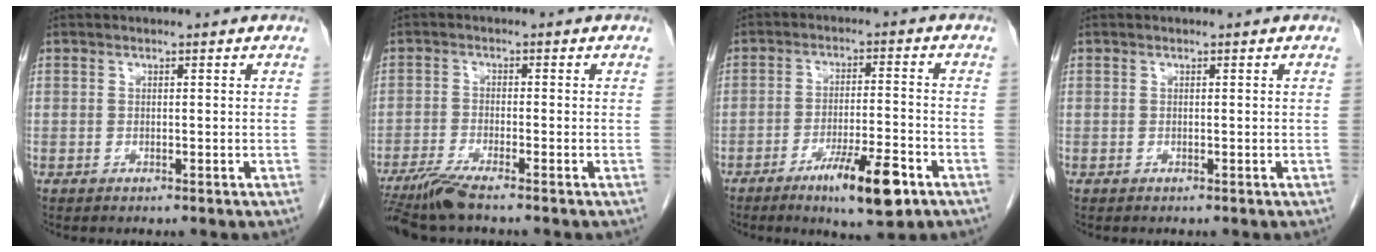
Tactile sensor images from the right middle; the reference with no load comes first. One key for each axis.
{"total": 5.2, "fx": -4.3, "fy": -0.4, "fz": 3.0, "tx": -0.056, "ty": -0.018, "tz": -0.083}
{"total": 9.5, "fx": -5.4, "fy": 1.1, "fz": 7.7, "tx": -0.127, "ty": -0.013, "tz": -0.085}
{"total": 0.0}